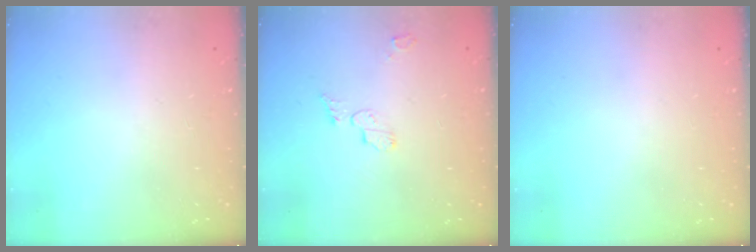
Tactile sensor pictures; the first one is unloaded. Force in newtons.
{"total": 5.4, "press": 5.4, "slide": 0.2}
{"total": 0.0}